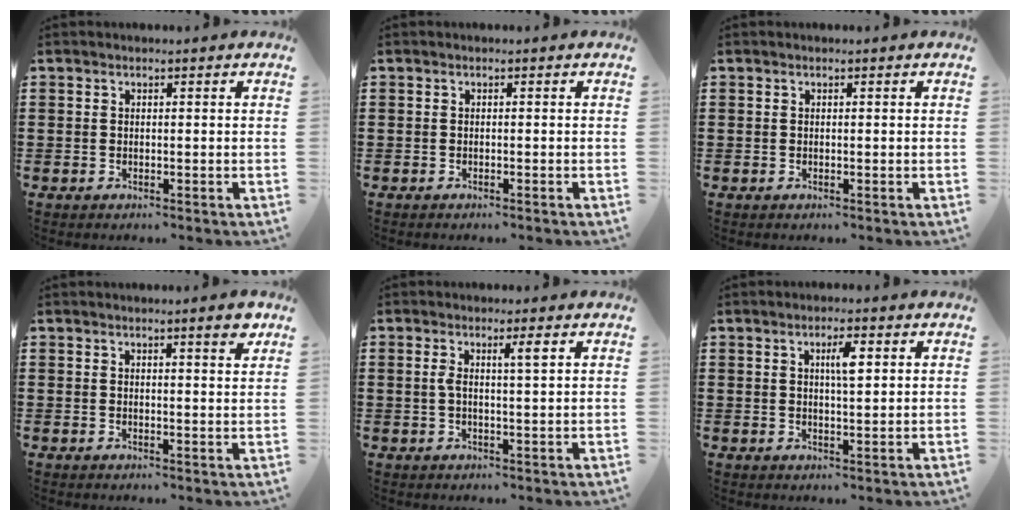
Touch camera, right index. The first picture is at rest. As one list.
[{"total": 0.5, "force": [-0.5, -0.1, 0.1], "torque": [-0.004, -0.004, -0.010]}, {"total": 0.0}, {"total": 2.6, "force": [1.8, 0.2, 1.9], "torque": [-0.025, -0.003, 0.028]}, {"total": 2.8, "force": [0.8, 0.2, 2.6], "torque": [-0.053, 0.000, 0.010]}, {"total": 3.4, "force": [1.0, 0.8, 3.2], "torque": [-0.056, 0.005, 0.012]}]